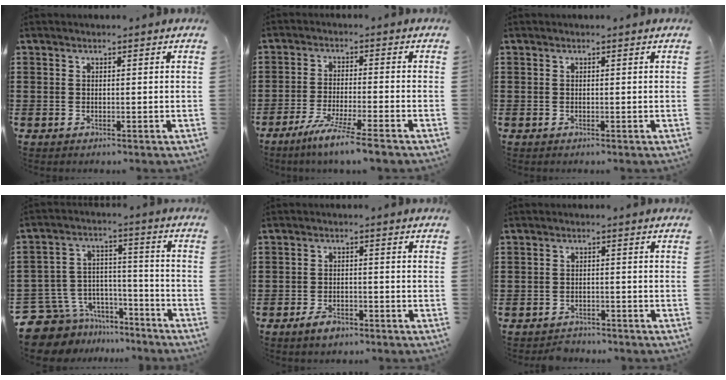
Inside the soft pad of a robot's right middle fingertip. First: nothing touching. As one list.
[{"total": 5.7, "force": [-4.7, -0.6, 3.2], "torque": [-0.064, -0.019, -0.086]}, {"total": 0.0}, {"total": 8.4, "force": [-7.5, 3.8, 0.5], "torque": [-0.041, 0.004, -0.146]}, {"total": 2.8, "force": [-1.9, 1.1, 1.7], "torque": [-0.037, -0.001, -0.037]}, {"total": 1.9, "force": [-1.8, 0.6, -0.1], "torque": [-0.005, 0.000, -0.039]}]